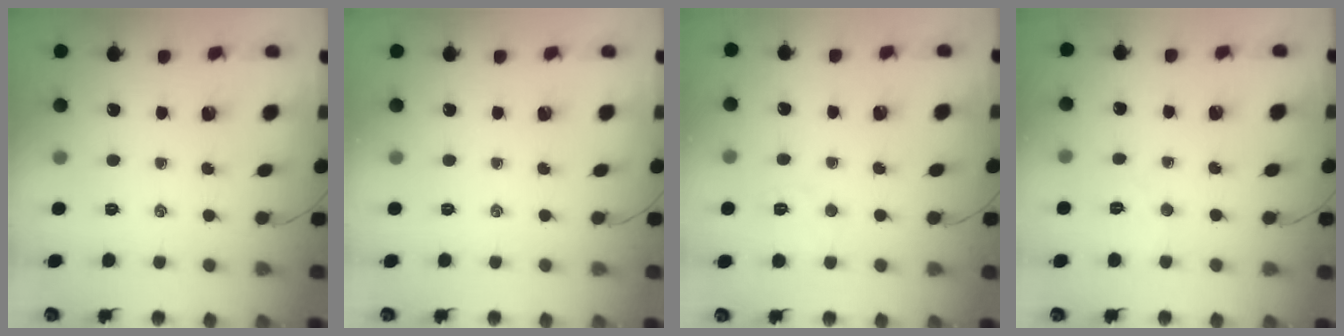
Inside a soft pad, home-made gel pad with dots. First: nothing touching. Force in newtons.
{"total": 0.0}
{"total": 3.5, "press": 3.4, "slide": 0.8}
{"total": 4.6, "press": 4.5, "slide": 0.9}